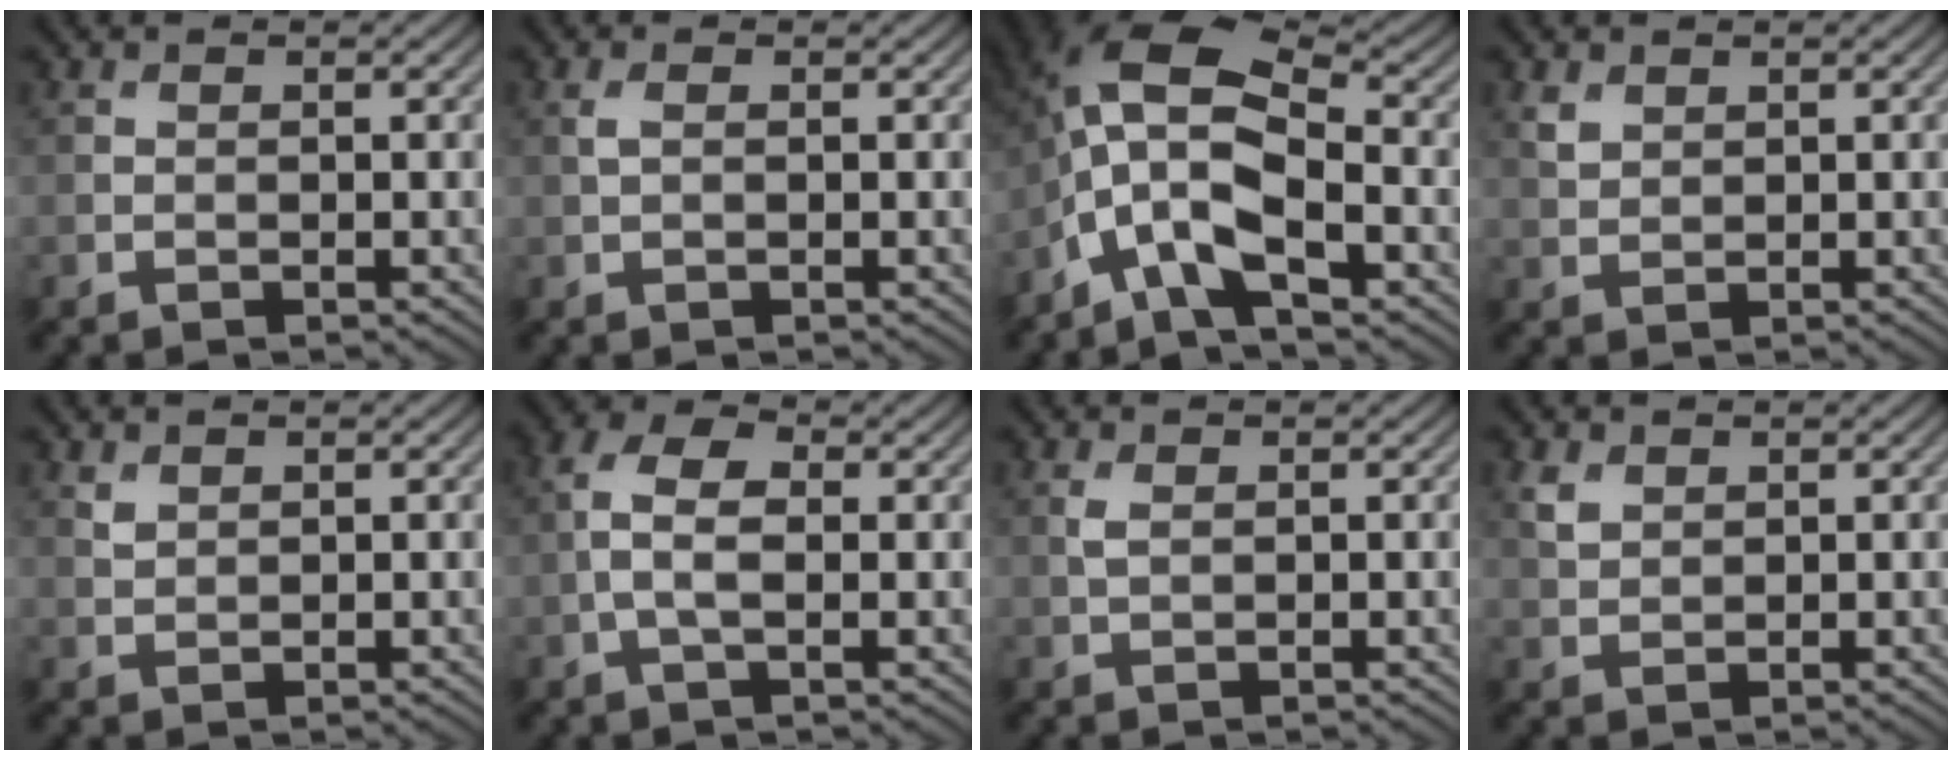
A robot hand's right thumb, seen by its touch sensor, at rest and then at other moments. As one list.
[{"total": 1.0, "force": [0.2, 0.4, 0.9], "torque": [-0.025, 0.003, 0.002]}, {"total": 12.9, "force": [-3.0, 5.9, 11.1], "torque": [-0.224, 0.010, -0.071]}, {"total": 1.7, "force": [1.1, 1.1, 0.7], "torque": [-0.019, -0.001, 0.026]}, {"total": 1.2, "force": [0.9, 0.6, 0.5], "torque": [-0.015, -0.002, 0.022]}, {"total": 4.7, "force": [-0.2, 2.4, 4.1], "torque": [-0.096, 0.006, -0.012]}, {"total": 1.2, "force": [0.4, 0.6, 0.9], "torque": [-0.027, 0.000, 0.010]}, {"total": 2.0, "force": [1.2, 1.3, 0.9], "torque": [-0.027, 0.000, 0.028]}]